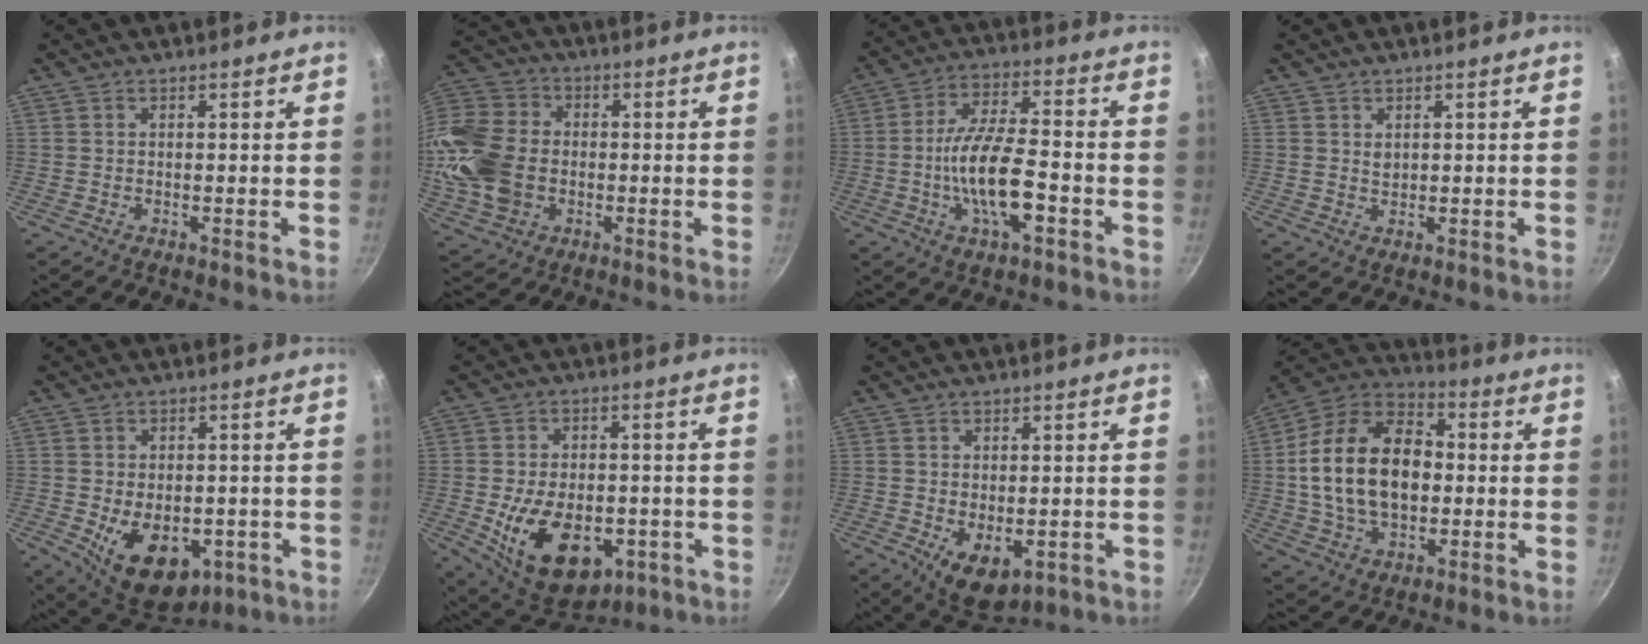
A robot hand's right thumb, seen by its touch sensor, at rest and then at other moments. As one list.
[{"total": 18.2, "force": [-1.9, 14.1, 11.4], "torque": [-0.233, 0.022, -0.040]}, {"total": 13.2, "force": [-4.0, 4.7, 11.7], "torque": [-0.209, 0.027, -0.077]}, {"total": 1.4, "force": [0.6, 1.0, 0.7], "torque": [-0.009, -0.002, 0.012]}, {"total": 13.8, "force": [-4.0, 8.8, 9.8], "torque": [-0.114, -0.007, -0.038]}, {"total": 17.9, "force": [-5.0, 11.3, 13.0], "torque": [-0.184, 0.000, -0.059]}, {"total": 7.3, "force": [-1.6, 4.4, 5.6], "torque": [-0.072, -0.014, -0.008]}, {"total": 20.3, "force": [0.1, 13.5, 15.2], "torque": [-0.241, 0.032, -0.007]}]